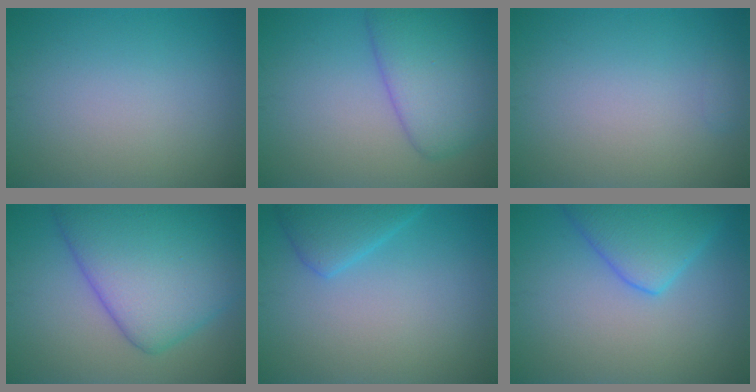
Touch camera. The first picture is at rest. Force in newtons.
{"total": 6.3, "press": 6.3, "slide": 0.2}
{"total": 0.6, "press": 0.6, "slide": 0.1}
{"total": 11.1, "press": 11.1, "slide": 0.3}
{"total": 2.9, "press": 2.9, "slide": 0.2}
{"total": 5.2, "press": 5.2, "slide": 0.4}